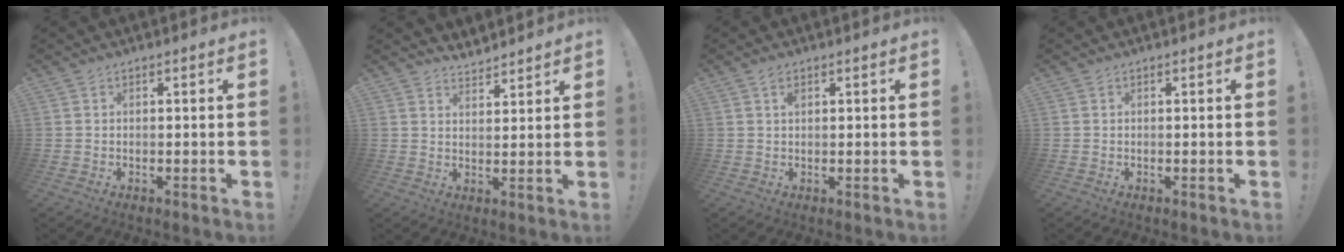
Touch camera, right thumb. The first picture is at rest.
{"total": 4.0, "force": [3.9, 1.0, 0.6], "torque": [0.001, -0.032, 0.070]}
{"total": 0.6, "force": [0.1, 0.5, 0.3], "torque": [-0.006, 0.003, 0.002]}
{"total": 0.0}